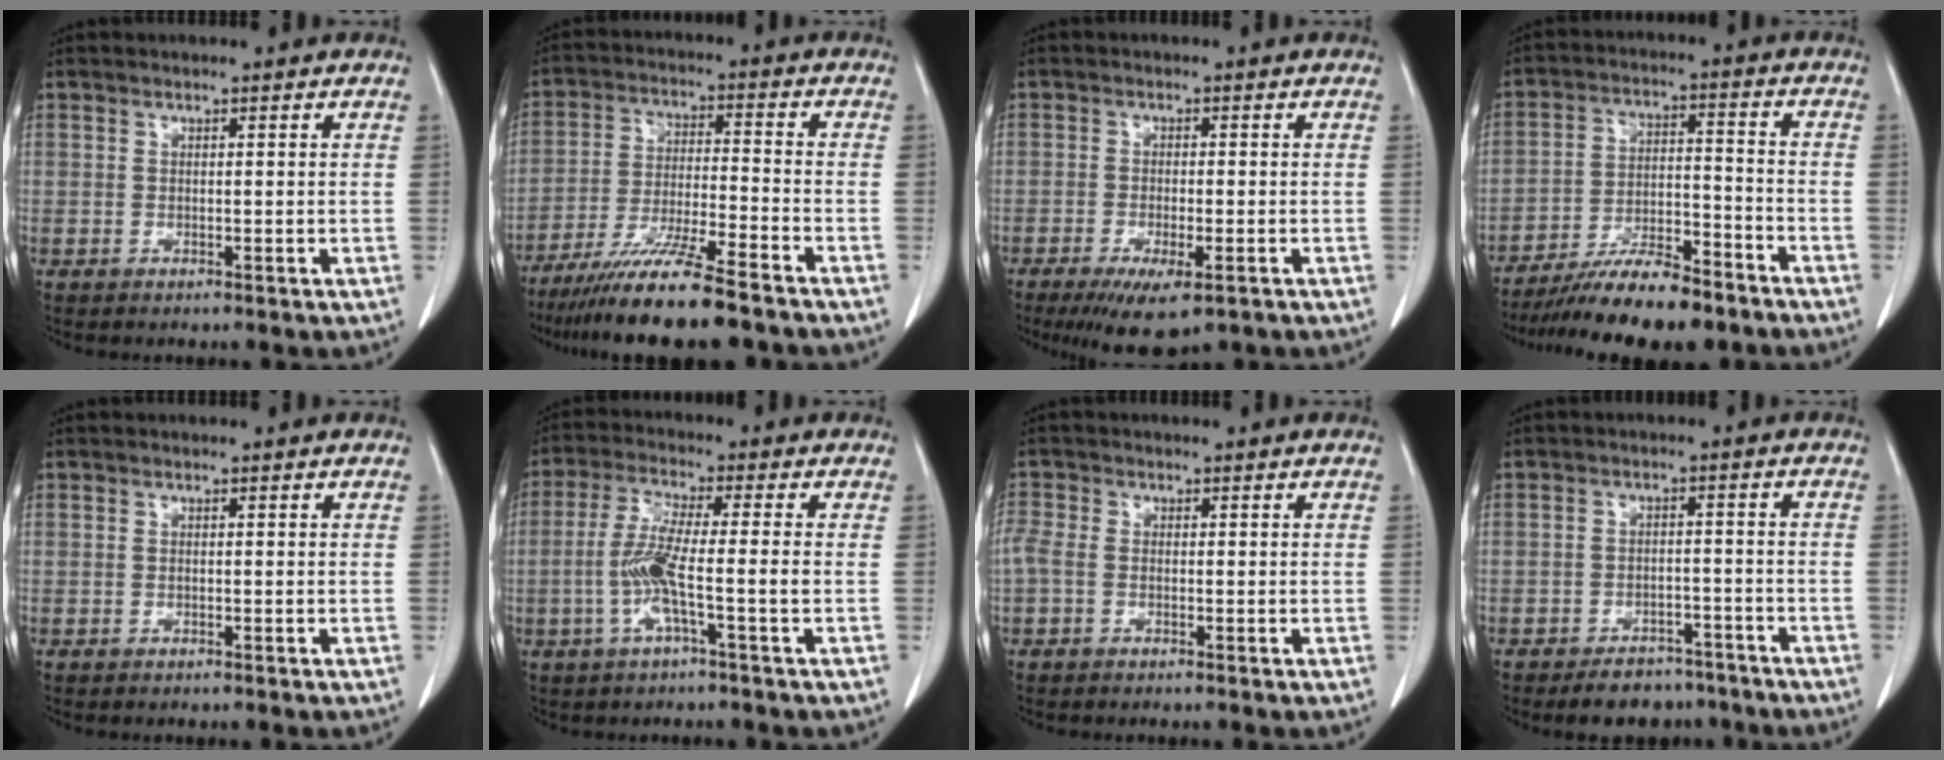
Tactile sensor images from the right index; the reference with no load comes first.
{"total": 13.4, "force": [-10.7, -0.1, 8.0], "torque": [-0.138, -0.032, -0.182]}
{"total": 7.3, "force": [-4.3, 1.8, 5.6], "torque": [-0.091, -0.017, -0.065]}
{"total": 13.0, "force": [-10.8, 2.5, 6.8], "torque": [-0.109, 0.002, -0.180]}
{"total": 0.0}
{"total": 7.5, "force": [-1.9, -0.3, 7.2], "torque": [-0.148, 0.000, -0.041]}
{"total": 3.3, "force": [-0.5, 2.1, 2.5], "torque": [-0.078, 0.014, -0.010]}
{"total": 6.5, "force": [-5.4, 3.4, 1.6], "torque": [-0.013, 0.008, -0.078]}